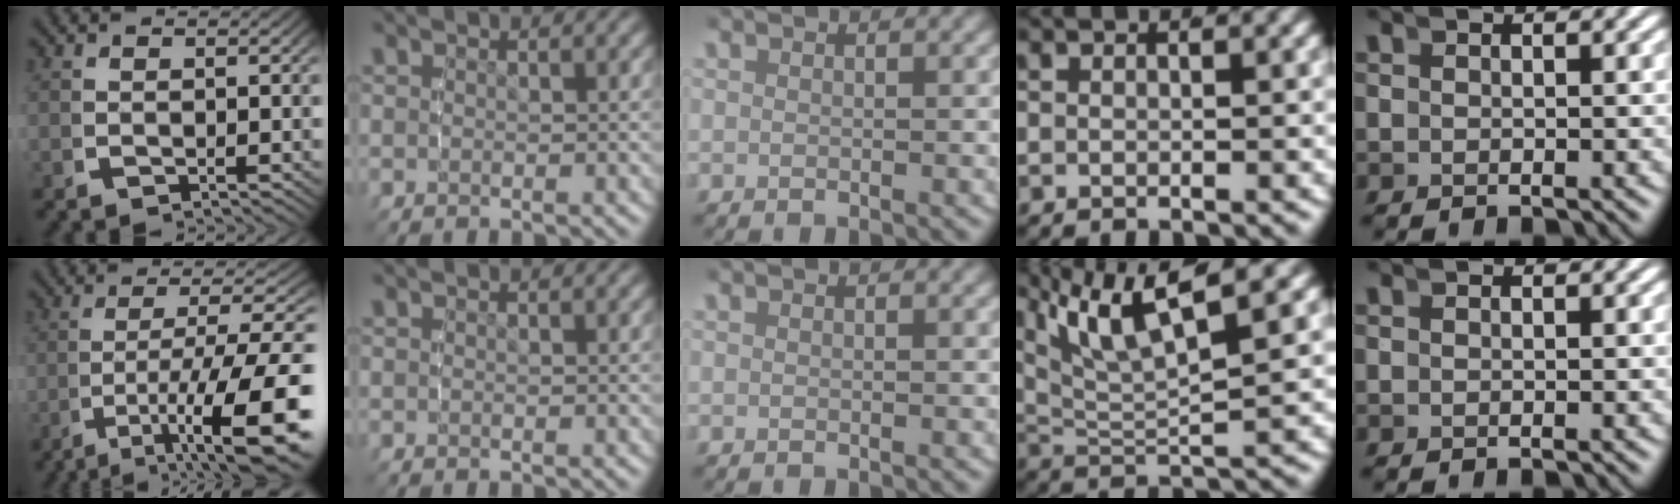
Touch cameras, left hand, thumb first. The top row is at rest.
{"thumb": {"total": 12.2, "force": [-3.7, 5.7, 10.2], "torque": [-0.169, -0.042, -0.034]}, "ring": {"total": 6.5, "force": [3.6, 2.5, 4.8], "torque": [-0.102, 0.003, 0.066]}}